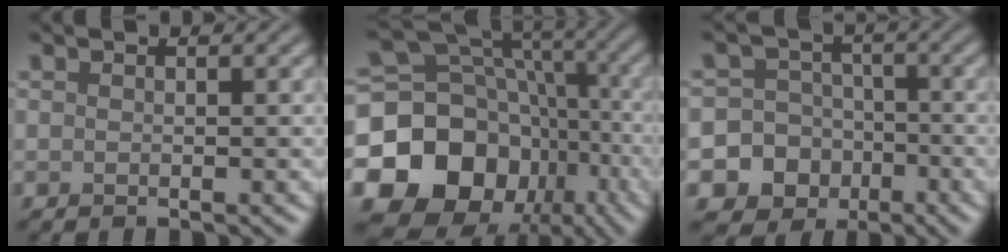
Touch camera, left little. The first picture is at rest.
{"total": 17.8, "force": [-6.1, 14.7, 8.0], "torque": [-0.159, 0.000, -0.116]}
{"total": 13.8, "force": [-5.9, 12.4, 1.6], "torque": [-0.054, -0.032, -0.106]}